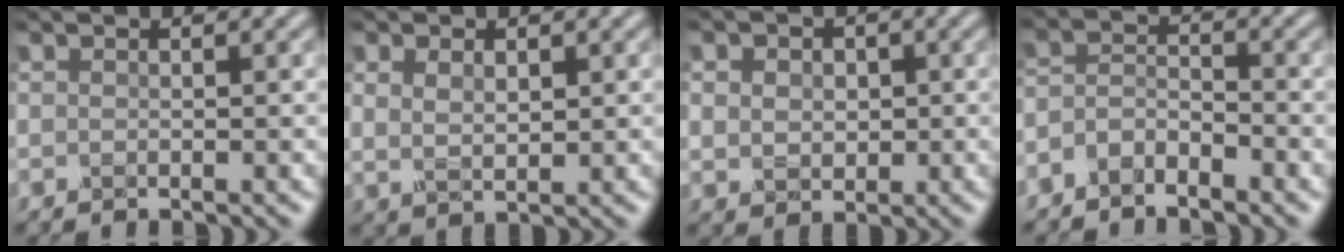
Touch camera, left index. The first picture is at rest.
{"total": 2.3, "force": [0.8, 1.2, 1.8], "torque": [-0.039, -0.004, 0.022]}
{"total": 4.1, "force": [1.0, 3.3, 2.2], "torque": [-0.037, 0.016, 0.001]}
{"total": 2.5, "force": [-1.9, 1.0, 1.3], "torque": [-0.030, 0.004, -0.046]}